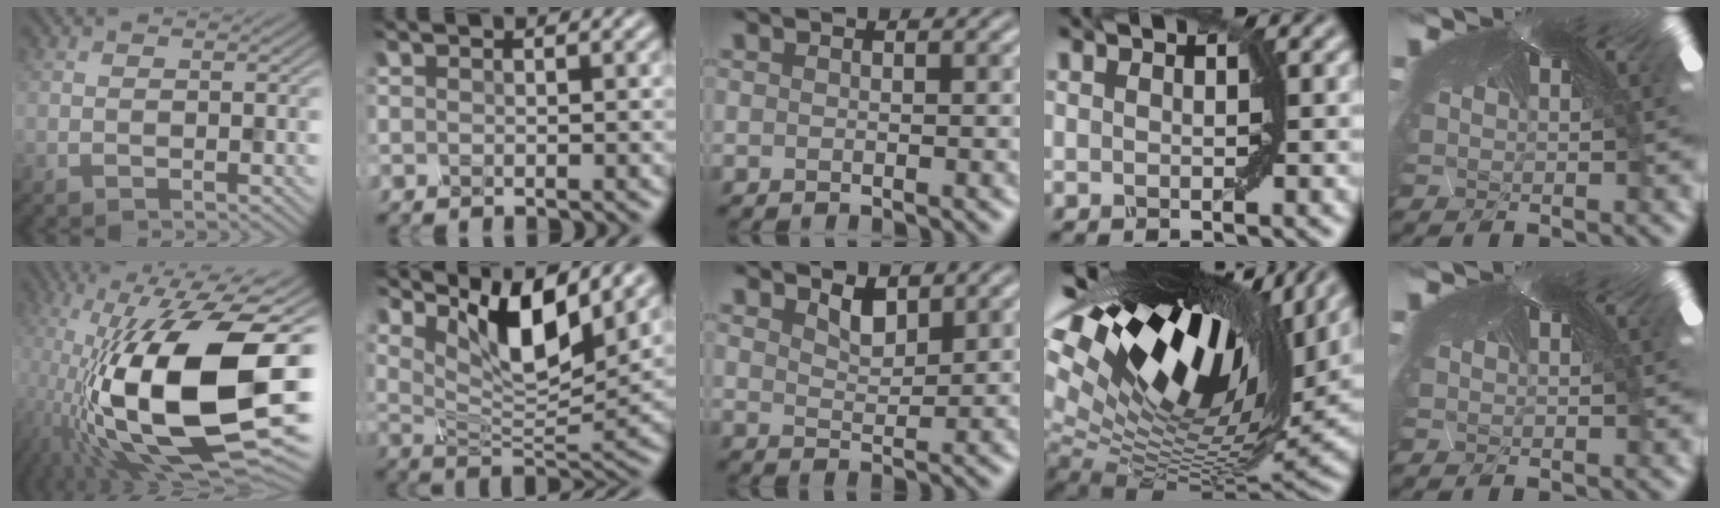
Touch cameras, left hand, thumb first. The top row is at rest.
{"thumb": {"total": 19.7, "force": [-4.7, 7.9, 17.5], "torque": [-0.346, -0.014, -0.077]}, "index": {"total": 8.5, "force": [4.2, 2.8, 6.8], "torque": [-0.120, -0.007, 0.082]}, "middle": {"total": 1.8, "force": [1.7, 0.4, 0.6], "torque": [-0.014, 0.002, 0.036]}, "ring": {"total": 19.1, "force": [9.5, 8.4, 14.3], "torque": [-0.266, 0.022, 0.173]}}